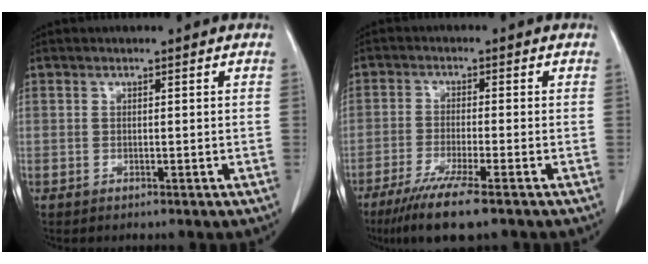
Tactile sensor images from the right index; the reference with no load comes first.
{"total": 8.5, "force": [-5.8, 0.1, 6.2], "torque": [-0.107, -0.023, -0.097]}